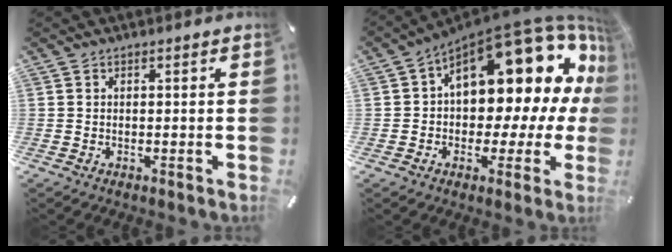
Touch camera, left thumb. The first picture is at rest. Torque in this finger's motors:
{"motor_torque": [1.18, 1.47, 1.01, 0.36, 0.19]}